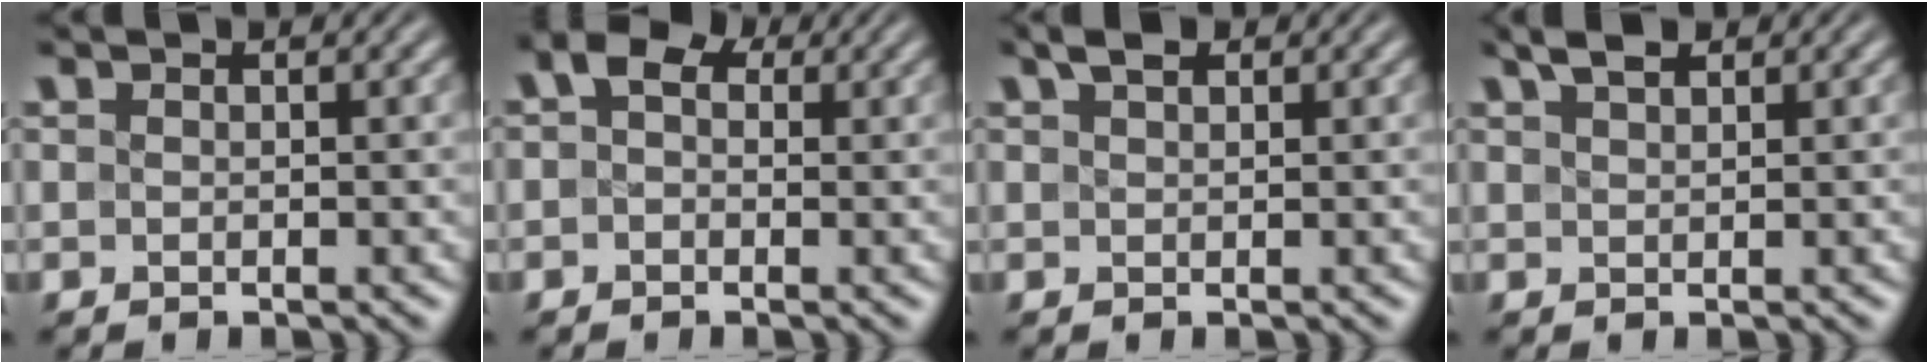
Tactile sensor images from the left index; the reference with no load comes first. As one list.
[{"total": 2.8, "force": [0.8, 2.0, 1.8], "torque": [-0.028, 0.010, -0.003]}, {"total": 1.6, "force": [1.1, 0.7, 1.0], "torque": [-0.017, 0.006, 0.020]}, {"total": 2.2, "force": [1.6, 0.7, 1.3], "torque": [-0.022, 0.007, 0.031]}]